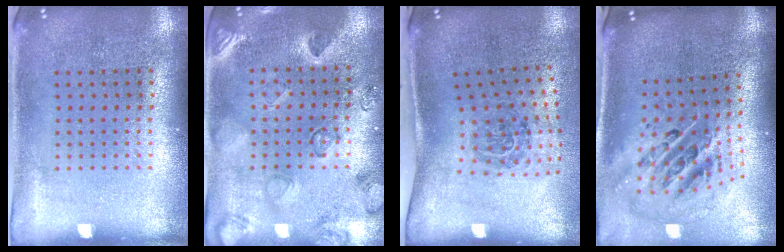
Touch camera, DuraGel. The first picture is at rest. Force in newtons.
{"total": 2.3, "press": 2.0, "slide": 1.1}
{"total": 1.8, "press": 1.1, "slide": 1.4}
{"total": 2.8, "press": 1.9, "slide": 2.0}